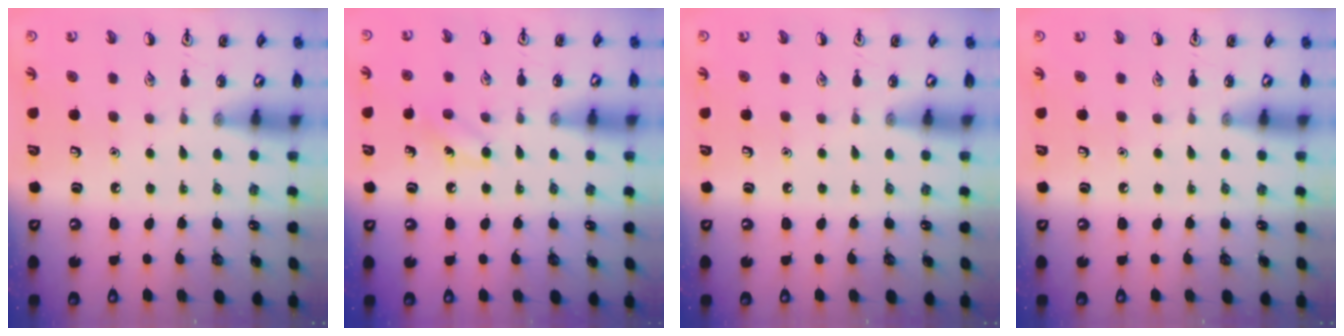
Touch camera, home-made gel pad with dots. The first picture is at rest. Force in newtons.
{"total": 4.7, "press": 4.5, "slide": 1.5}
{"total": 0.0}
{"total": 0.0}